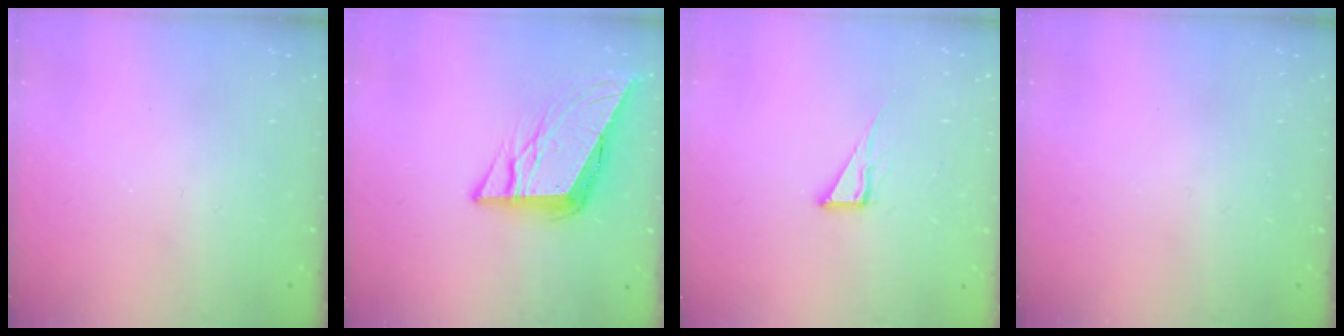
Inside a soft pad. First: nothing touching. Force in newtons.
{"total": 10.4, "press": 10.2, "slide": 1.7}
{"total": 6.1, "press": 6.1, "slide": 0.4}
{"total": 0.0}